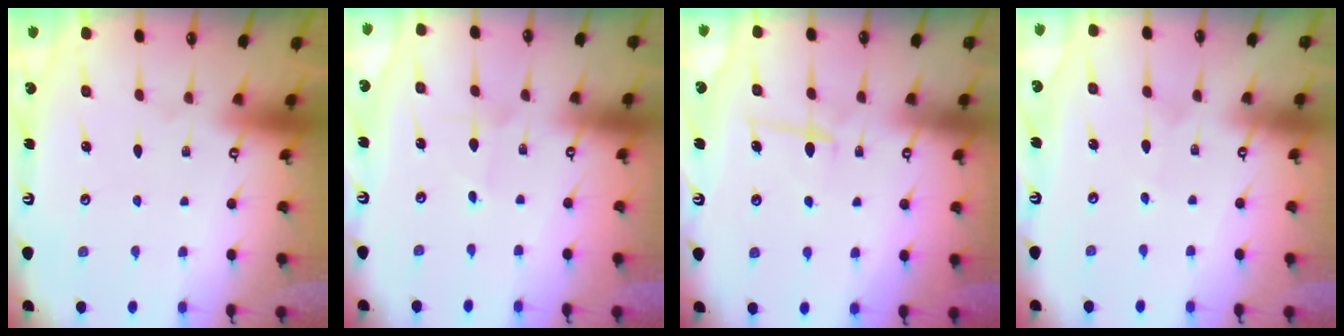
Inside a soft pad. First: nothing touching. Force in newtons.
{"total": 1.1, "press": 1.1, "slide": 0.1}
{"total": 5.9, "press": 5.8, "slide": 1.0}
{"total": 1.5, "press": 1.4, "slide": 0.1}